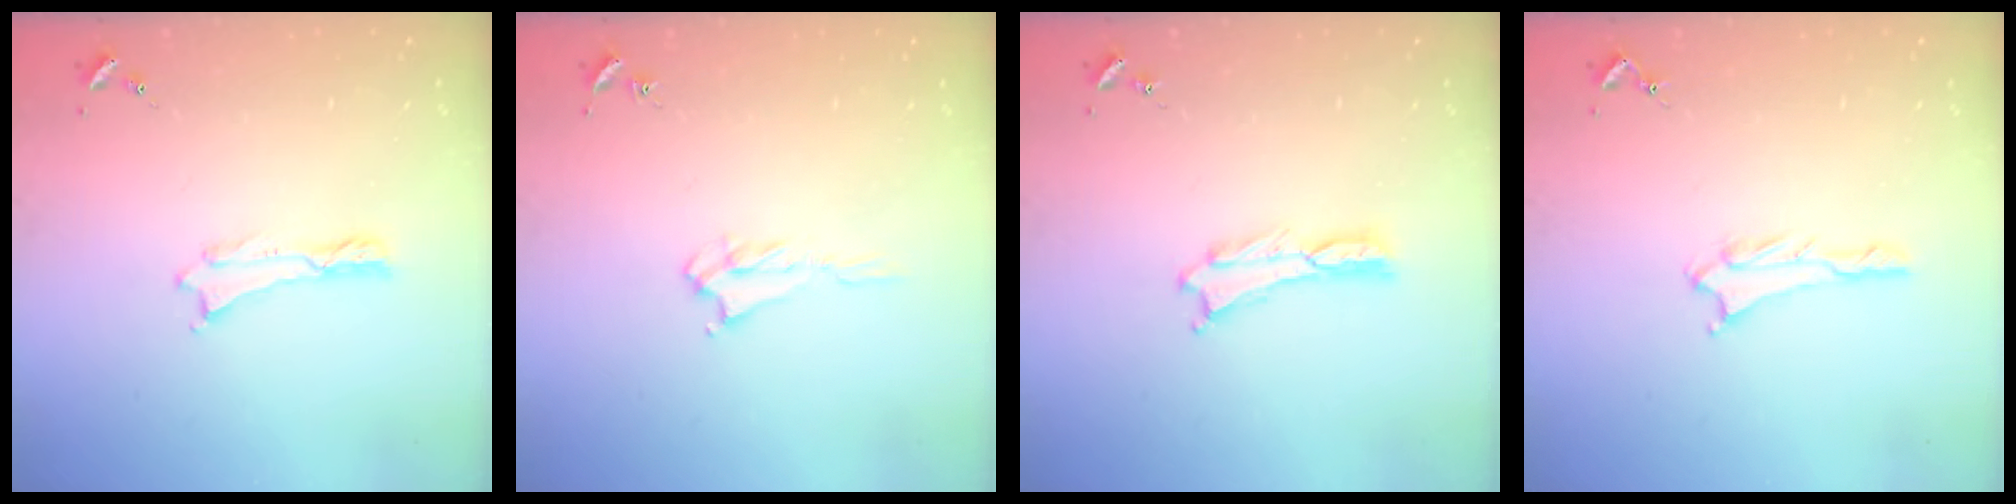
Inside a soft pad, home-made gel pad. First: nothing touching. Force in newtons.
{"total": 3.1, "press": 3.1, "slide": 0.5}
{"total": 0.0}
{"total": 1.1, "press": 1.0, "slide": 0.1}